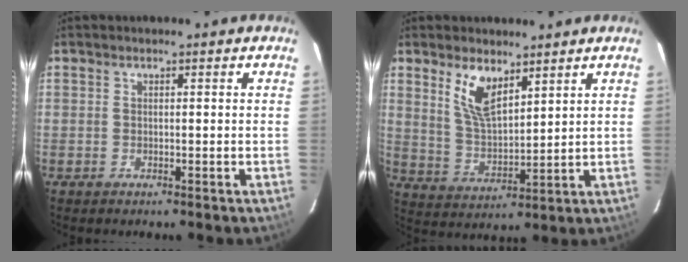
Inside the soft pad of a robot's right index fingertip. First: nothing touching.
{"total": 8.2, "force": [5.0, 3.3, 5.6], "torque": [-0.107, -0.002, 0.105]}